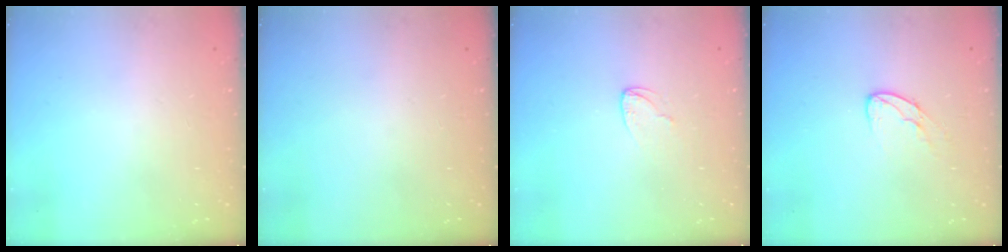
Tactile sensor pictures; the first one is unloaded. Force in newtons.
{"total": 0.0}
{"total": 3.8, "press": 3.8, "slide": 0.3}
{"total": 6.6, "press": 6.6, "slide": 0.7}